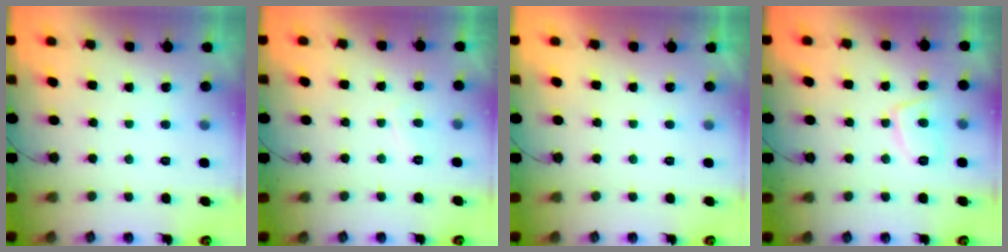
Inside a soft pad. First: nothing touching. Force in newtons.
{"total": 1.2, "press": 1.1, "slide": 0.5}
{"total": 2.1, "press": 2.1, "slide": 0.4}
{"total": 6.9, "press": 6.9, "slide": 0.9}